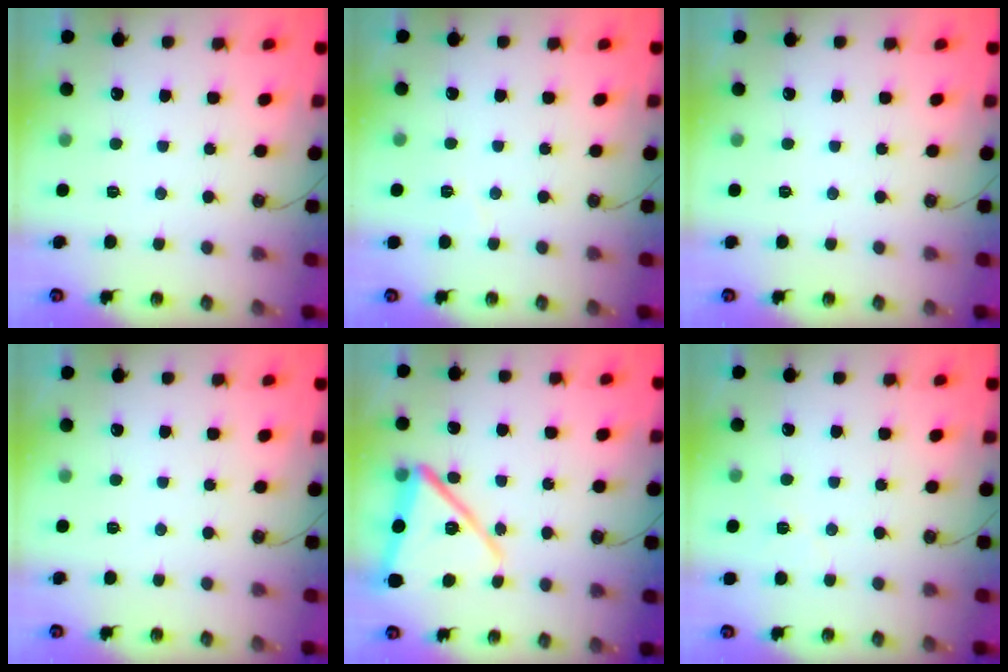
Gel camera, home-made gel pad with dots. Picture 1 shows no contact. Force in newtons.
{"total": 2.7, "press": 2.5, "slide": 1.1}
{"total": 0.0}
{"total": 0.0}
{"total": 16.1, "press": 15.3, "slide": 5.1}
{"total": 2.9, "press": 2.7, "slide": 0.9}